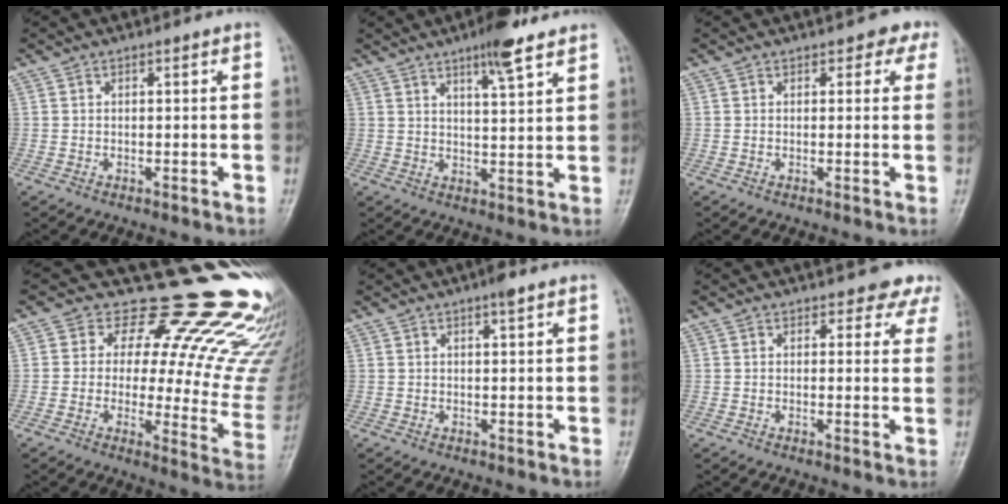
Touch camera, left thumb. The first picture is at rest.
{"total": 7.1, "force": [4.9, 1.3, 4.9], "torque": [-0.071, -0.029, 0.075]}
{"total": 2.7, "force": [1.7, 1.8, 1.1], "torque": [0.015, -0.006, 0.008]}
{"total": 22.0, "force": [16.3, 8.0, 12.4], "torque": [-0.106, -0.119, 0.184]}
{"total": 2.0, "force": [1.3, 0.3, 1.5], "torque": [-0.022, -0.002, 0.018]}
{"total": 5.6, "force": [4.9, 2.6, 0.6], "torque": [0.037, -0.023, 0.034]}